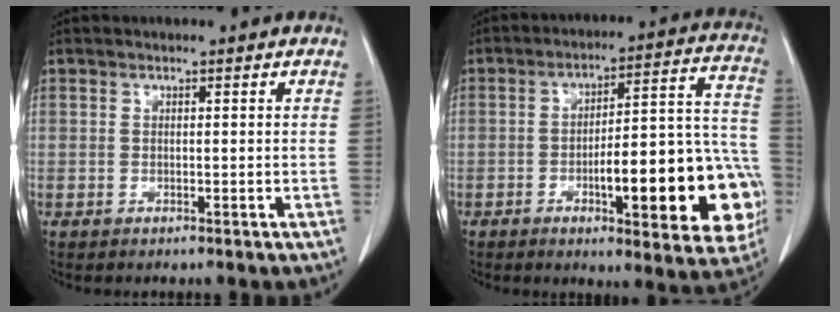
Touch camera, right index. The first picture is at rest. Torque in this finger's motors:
{"motor_torque": [1.52, -0.62, 0.75, 0.15]}